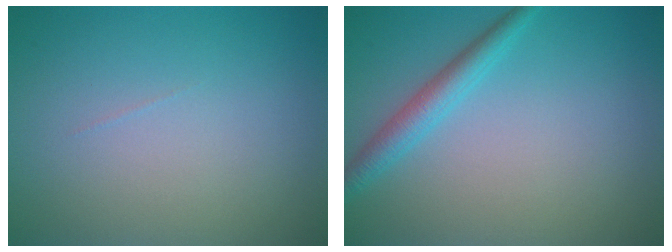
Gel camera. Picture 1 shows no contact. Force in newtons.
{"total": 2.6, "press": 2.5, "slide": 0.1}